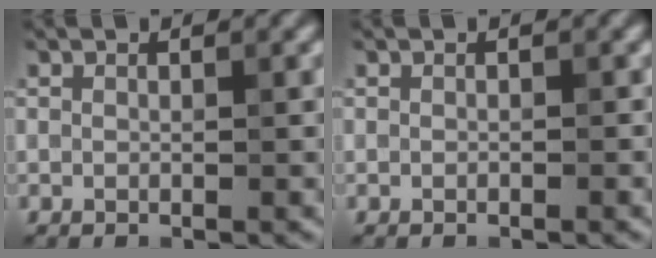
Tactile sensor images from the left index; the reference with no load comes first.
{"total": 0.0}